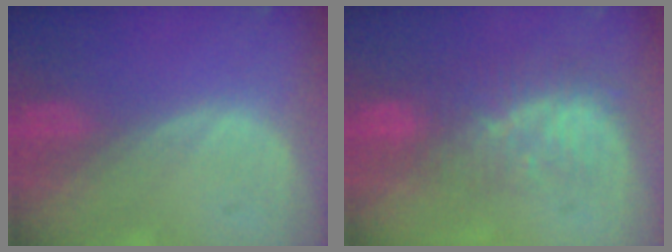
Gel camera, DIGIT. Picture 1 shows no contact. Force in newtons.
{"total": 8.4, "press": 7.5, "slide": 3.8}